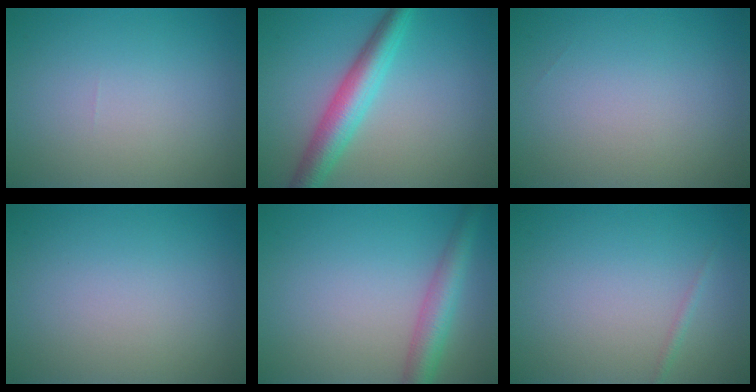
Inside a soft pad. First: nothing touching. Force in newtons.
{"total": 5.0, "press": 5.0, "slide": 0.0}
{"total": 0.0}
{"total": 0.0}
{"total": 3.8, "press": 3.8, "slide": 0.1}
{"total": 0.6, "press": 0.6, "slide": 0.1}